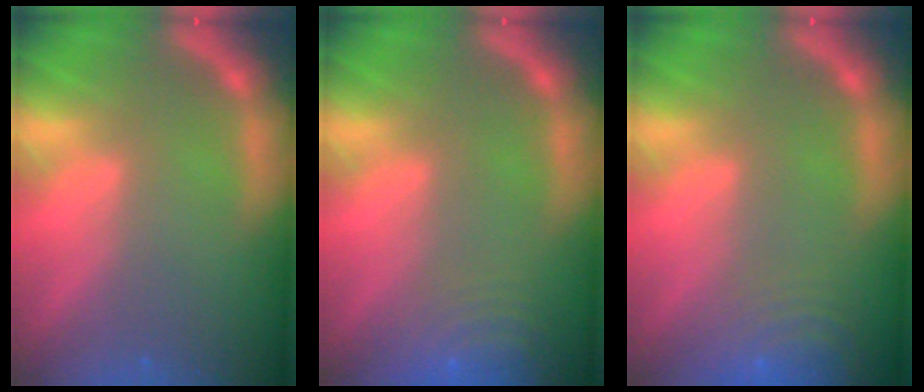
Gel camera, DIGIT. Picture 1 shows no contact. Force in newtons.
{"total": 9.1}
{"total": 8.5}